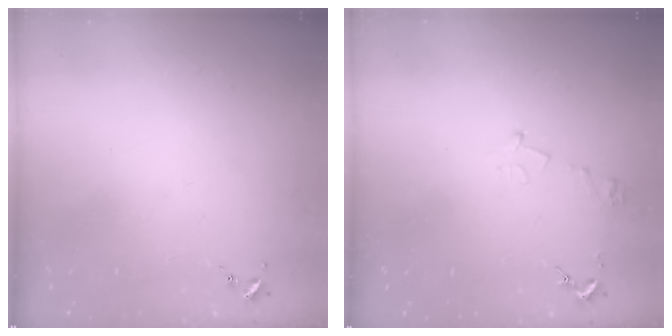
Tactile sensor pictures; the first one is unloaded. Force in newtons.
{"total": 6.2, "press": 6.2, "slide": 0.7}